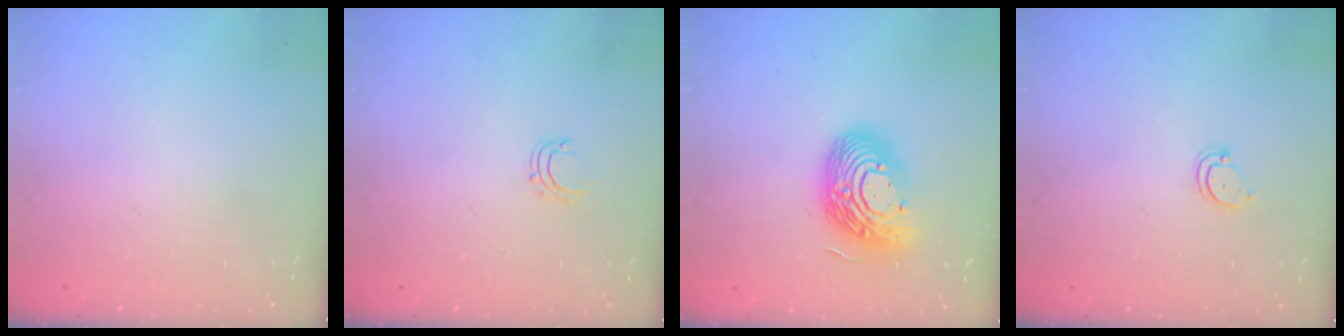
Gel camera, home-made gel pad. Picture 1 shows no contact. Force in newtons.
{"total": 4.2, "press": 4.2, "slide": 0.3}
{"total": 17.0, "press": 16.9, "slide": 1.3}
{"total": 2.8, "press": 2.8, "slide": 0.2}